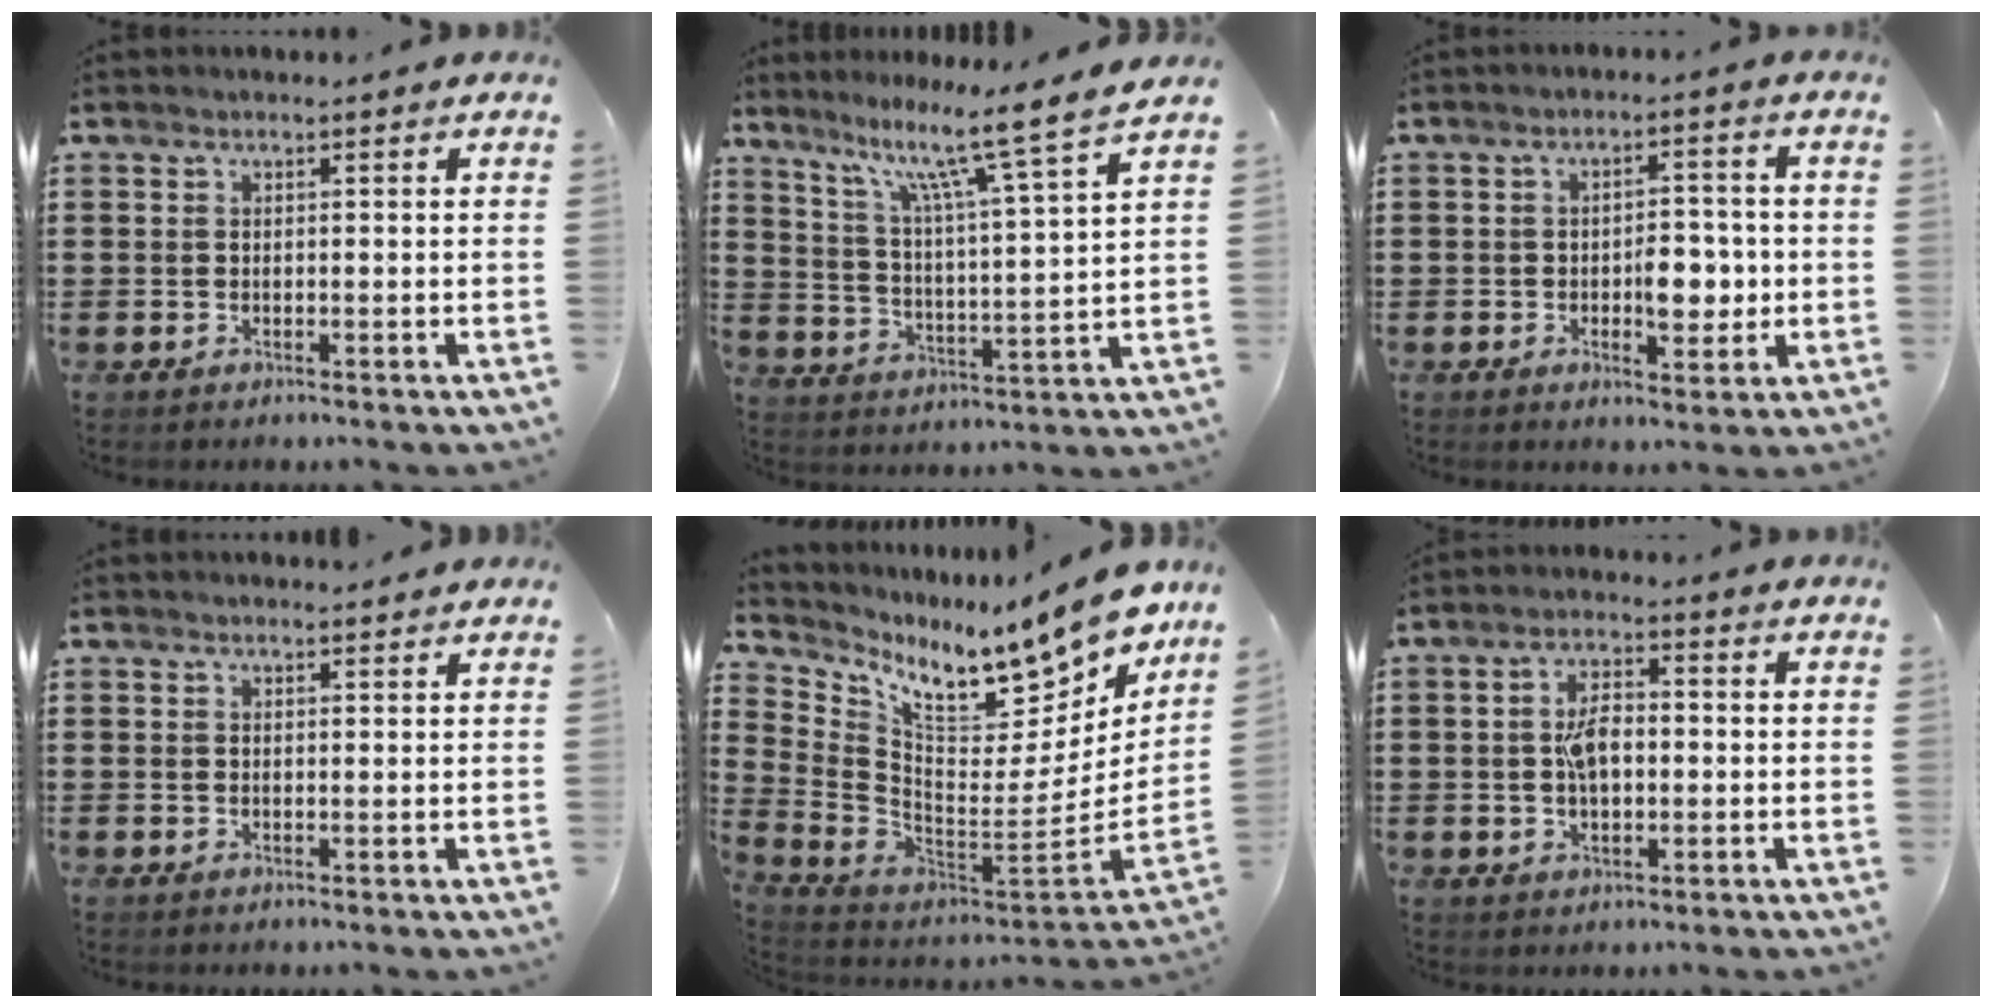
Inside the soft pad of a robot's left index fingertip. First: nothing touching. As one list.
[{"total": 9.6, "force": [7.6, -0.7, 5.9], "torque": [-0.127, -0.058, 0.114]}, {"total": 5.9, "force": [-1.1, 3.1, 4.9], "torque": [-0.064, -0.003, -0.026]}, {"total": 1.2, "force": [1.2, 0.1, 0.2], "torque": [-0.006, 0.000, 0.024]}, {"total": 12.6, "force": [10.0, 3.5, 6.7], "torque": [-0.125, -0.089, 0.165]}, {"total": 5.1, "force": [0.0, 2.5, 4.4], "torque": [-0.093, 0.007, -0.004]}]